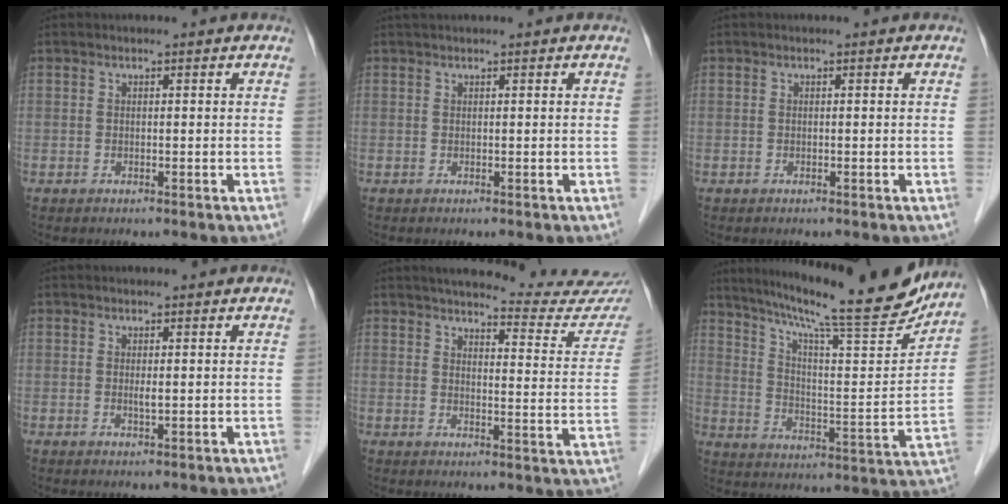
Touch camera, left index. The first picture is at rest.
{"total": 1.3, "force": [1.2, 0.0, 0.5], "torque": [-0.008, 0.021, 0.025]}
{"total": 0.0}
{"total": 0.9, "force": [0.2, 0.1, 0.8], "torque": [-0.022, -0.005, 0.003]}
{"total": 18.3, "force": [17.2, 1.5, 6.0], "torque": [-0.067, -0.074, 0.188]}
{"total": 22.3, "force": [19.3, 1.5, 10.9], "torque": [-0.181, -0.030, 0.278]}